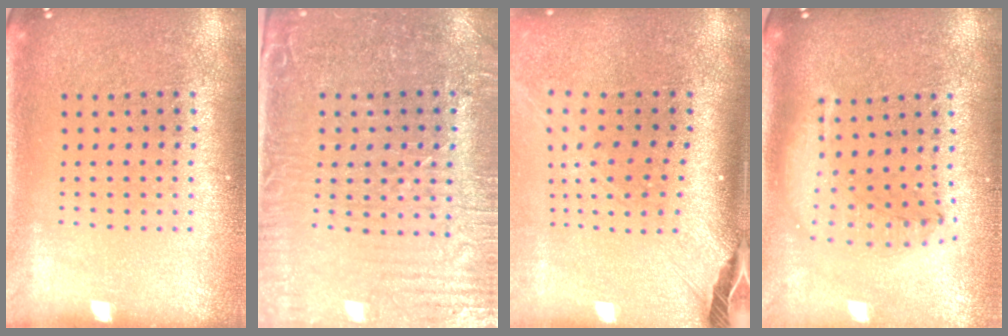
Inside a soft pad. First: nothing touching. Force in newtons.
{"total": 3.8, "press": 3.5, "slide": 1.5}
{"total": 2.7, "press": 2.0, "slide": 1.9}
{"total": 1.5, "press": 1.3, "slide": 0.7}